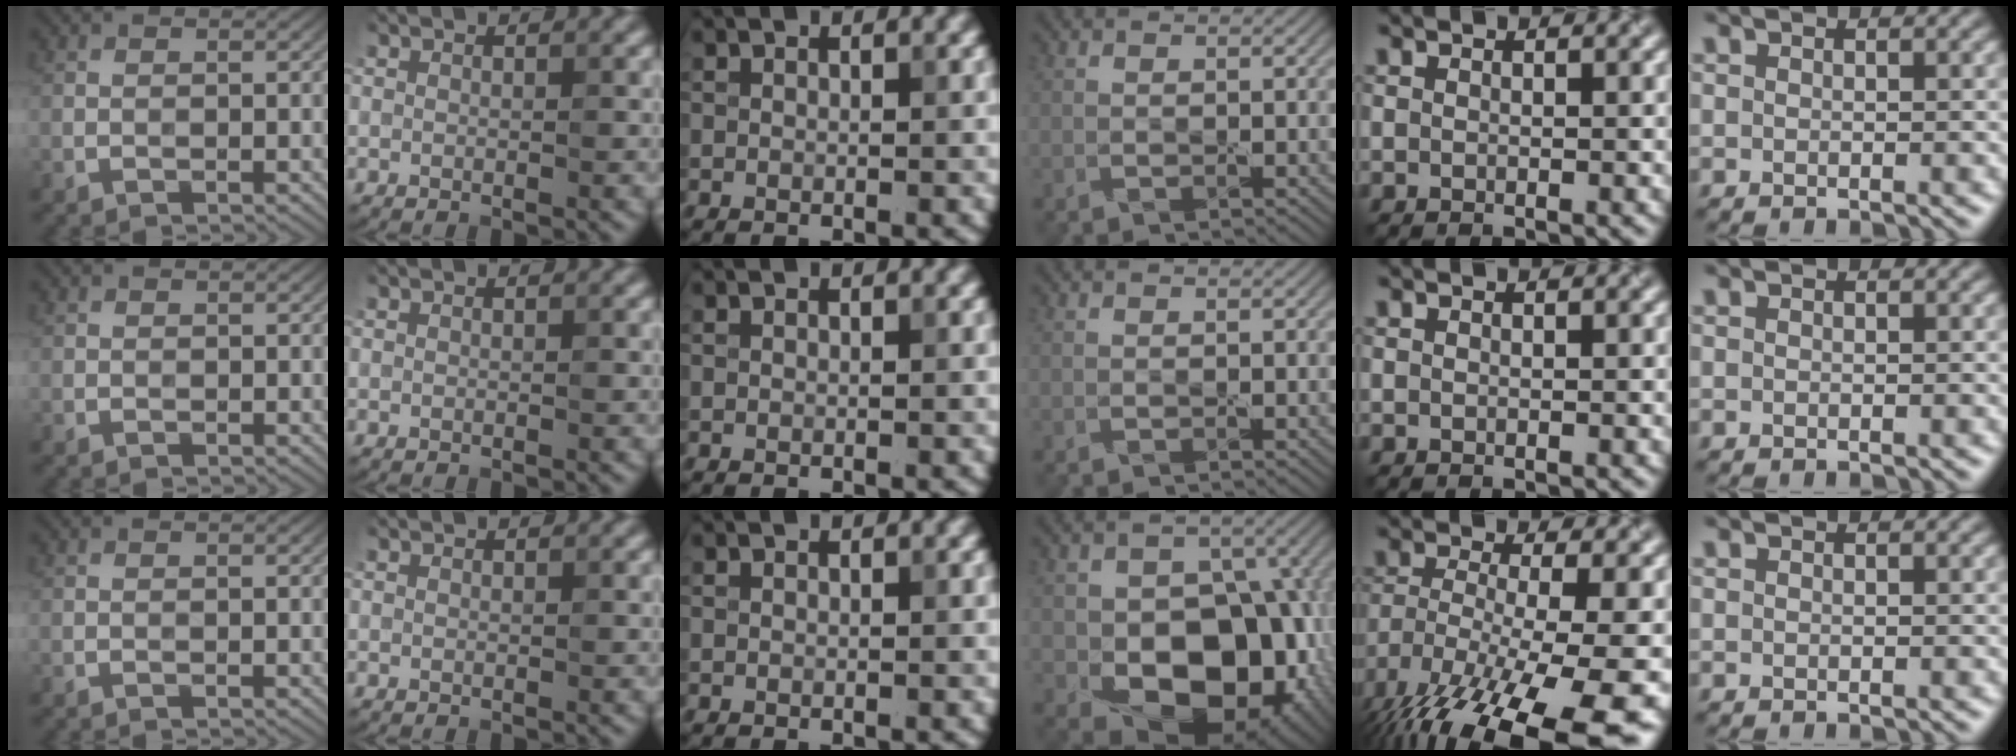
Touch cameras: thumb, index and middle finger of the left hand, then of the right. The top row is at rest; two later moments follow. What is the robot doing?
{"motion": "peel", "object": "envelope seal"}